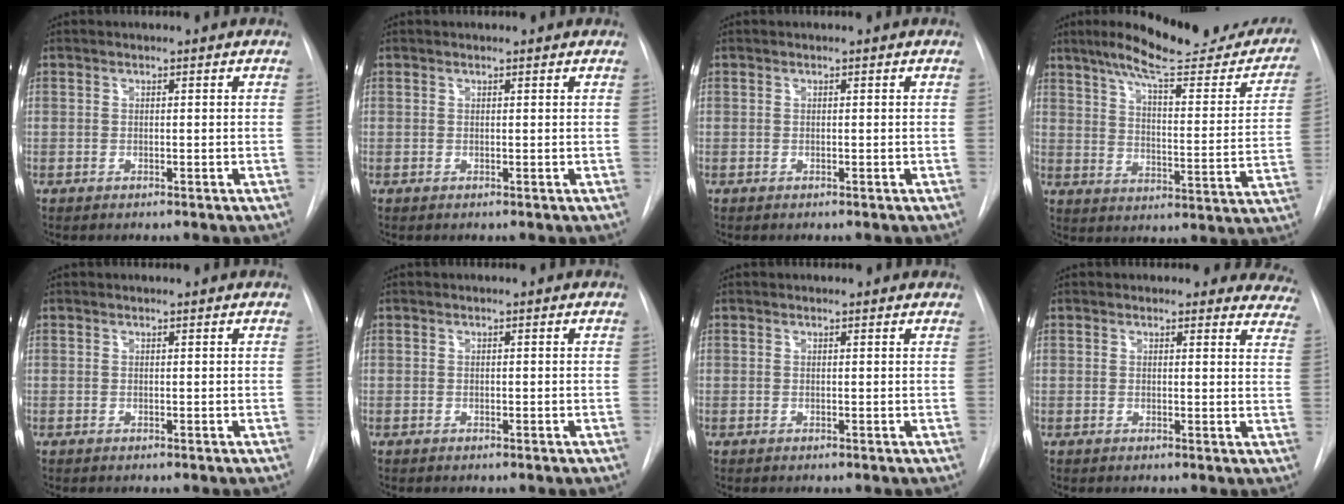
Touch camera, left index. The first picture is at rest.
{"total": 2.0, "force": [1.9, 0.2, 0.4], "torque": [-0.011, 0.015, 0.022]}
{"total": 0.0}
{"total": 23.1, "force": [19.2, 4.3, 12.2], "torque": [-0.164, -0.025, 0.248]}
{"total": 1.1, "force": [1.1, 0.0, 0.2], "torque": [-0.007, 0.011, 0.019]}
{"total": 0.0}
{"total": 3.6, "force": [3.3, 0.9, 1.0], "torque": [-0.016, 0.018, 0.032]}
{"total": 15.5, "force": [14.6, 4.6, 2.7], "torque": [0.000, -0.042, 0.134]}